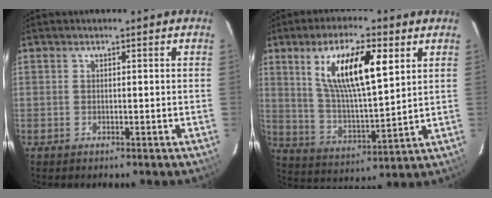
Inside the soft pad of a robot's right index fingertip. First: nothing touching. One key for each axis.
{"total": 15.3, "fx": 6.5, "fy": 4.4, "fz": 13.1, "tx": -0.235, "ty": 0.005, "tz": 0.126}